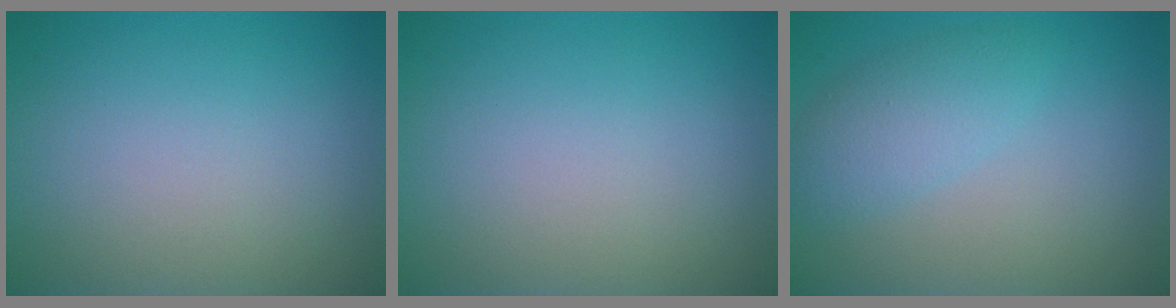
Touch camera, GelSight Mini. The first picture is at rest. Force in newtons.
{"total": 0.0}
{"total": 3.0, "press": 3.0, "slide": 0.2}